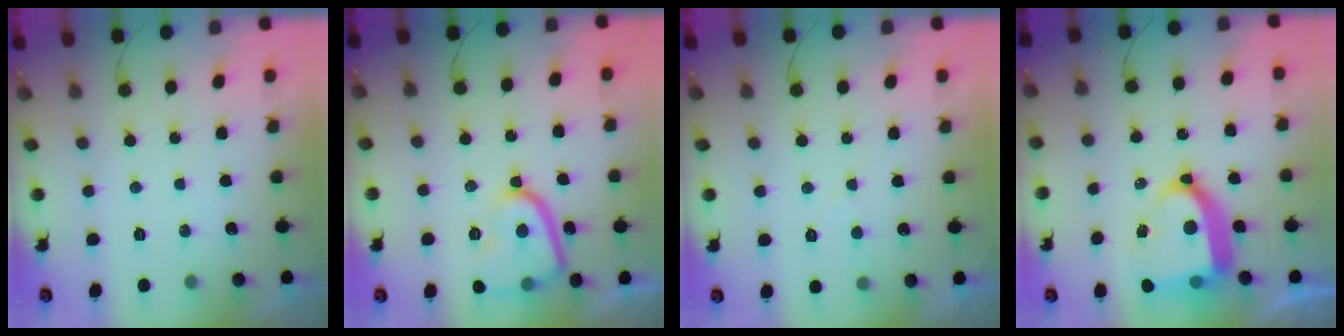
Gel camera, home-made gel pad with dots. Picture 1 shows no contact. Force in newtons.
{"total": 13.8, "press": 13.7, "slide": 1.4}
{"total": 2.2, "press": 2.2, "slide": 0.3}
{"total": 17.3, "press": 17.2, "slide": 2.0}